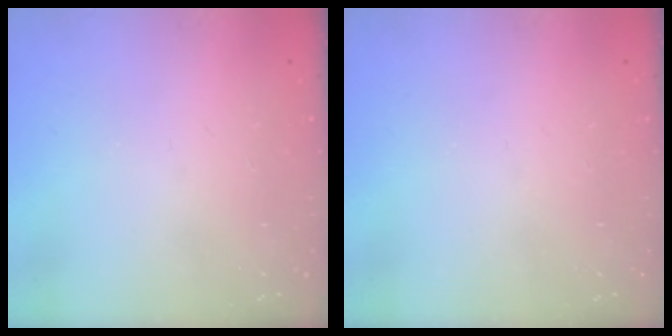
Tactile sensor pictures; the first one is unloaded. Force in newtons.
{"total": 0.0}